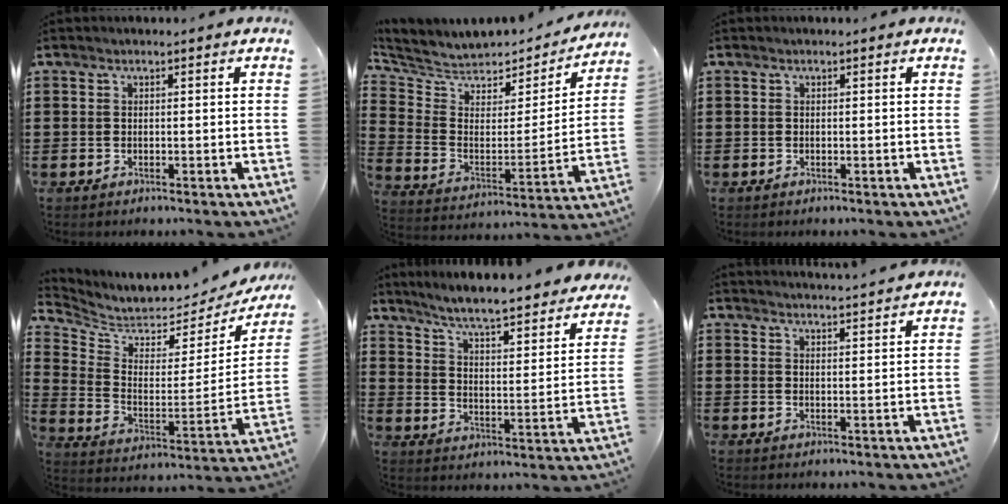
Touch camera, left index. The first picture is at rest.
{"total": 5.7, "force": [5.1, 2.2, 1.2], "torque": [-0.058, -0.038, 0.084]}
{"total": 0.0}
{"total": 4.4, "force": [4.3, 0.8, 0.4], "torque": [-0.040, -0.052, 0.069]}
{"total": 5.4, "force": [4.9, -0.7, 2.0], "torque": [-0.062, -0.047, 0.075]}
{"total": 2.4, "force": [2.4, -0.4, 0.1], "torque": [-0.008, -0.011, 0.044]}